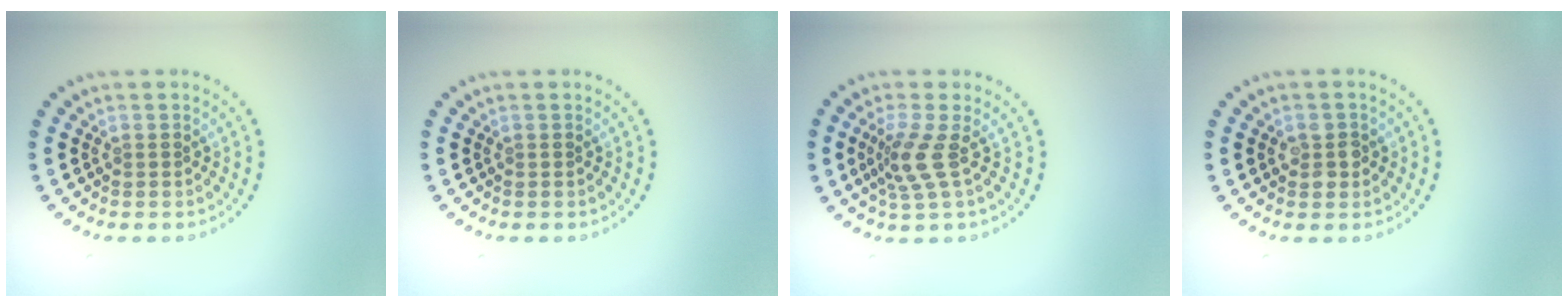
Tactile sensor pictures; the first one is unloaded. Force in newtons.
{"total": 0.0}
{"total": 2.8, "press": 2.0, "slide": 1.9}
{"total": 2.0, "press": 1.9, "slide": 0.4}